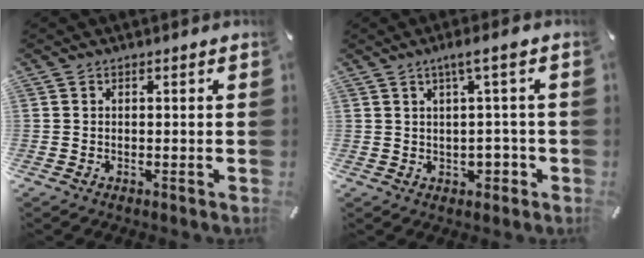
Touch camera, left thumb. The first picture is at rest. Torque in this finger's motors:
{"motor_torque": [0.17, 0.19, 0.07, -0.03, 0.02]}